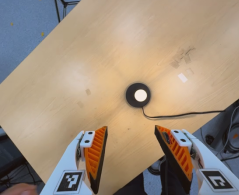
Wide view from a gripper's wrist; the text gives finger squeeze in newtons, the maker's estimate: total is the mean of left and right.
{"total": 0.0}